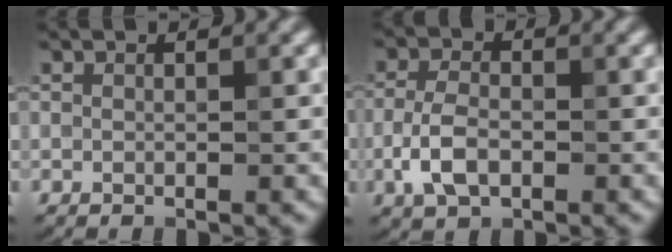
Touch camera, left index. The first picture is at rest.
{"total": 3.6, "force": [-1.3, 1.8, 2.8], "torque": [-0.066, 0.004, -0.030]}